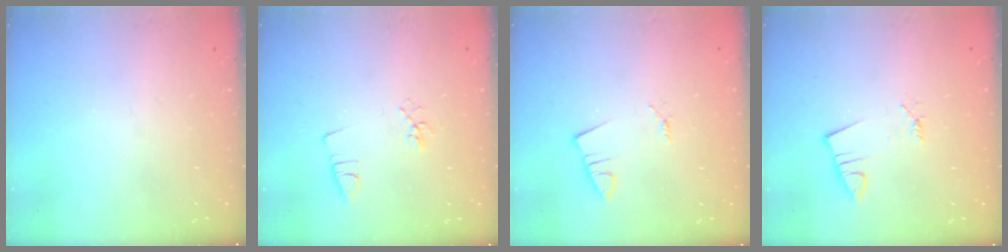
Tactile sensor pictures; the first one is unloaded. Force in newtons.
{"total": 3.3, "press": 2.9, "slide": 1.6}
{"total": 1.3, "press": 1.2, "slide": 0.1}
{"total": 1.0, "press": 1.0, "slide": 0.0}